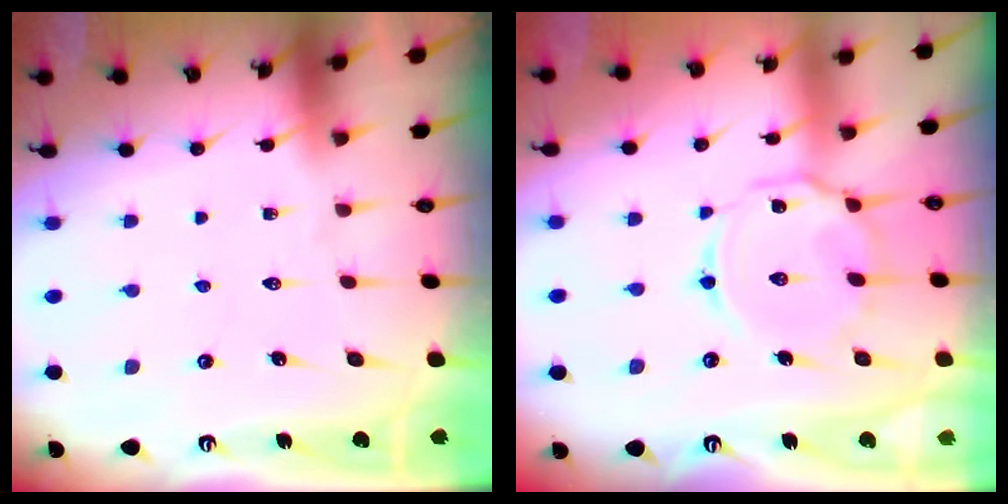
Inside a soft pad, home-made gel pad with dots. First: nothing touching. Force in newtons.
{"total": 10.7, "press": 10.7, "slide": 0.8}